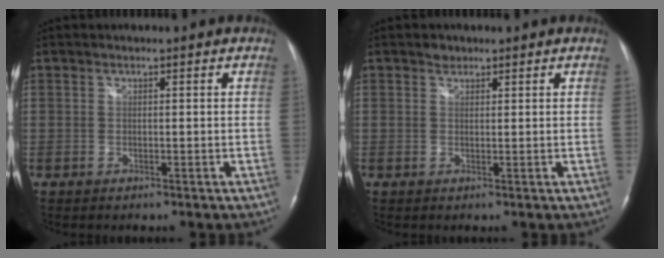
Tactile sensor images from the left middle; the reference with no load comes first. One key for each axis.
{"total": 1.1, "fx": 0.9, "fy": 0.7, "fz": 0.2, "tx": -0.003, "ty": -0.002, "tz": 0.013}